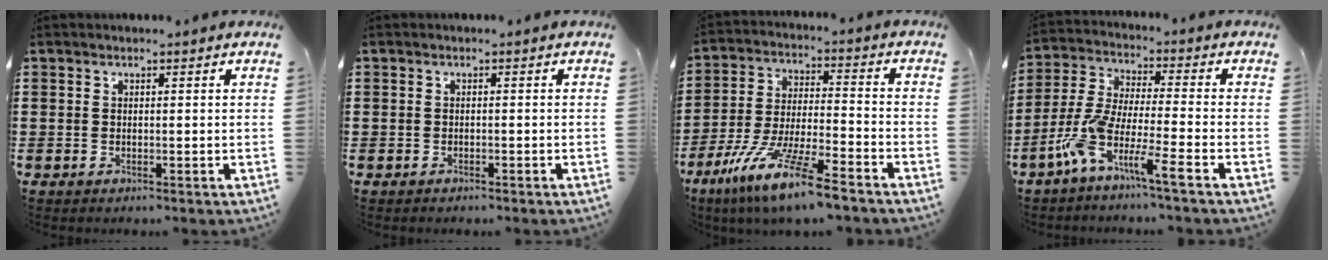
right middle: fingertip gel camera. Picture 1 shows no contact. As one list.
[{"total": 0.7, "force": [-0.6, 0.3, -0.1], "torque": [0.001, 0.002, -0.014]}, {"total": 11.7, "force": [-9.2, 0.3, 7.2], "torque": [-0.150, 0.006, -0.180]}, {"total": 8.0, "force": [-6.0, -0.1, 5.2], "torque": [-0.132, -0.022, -0.128]}]